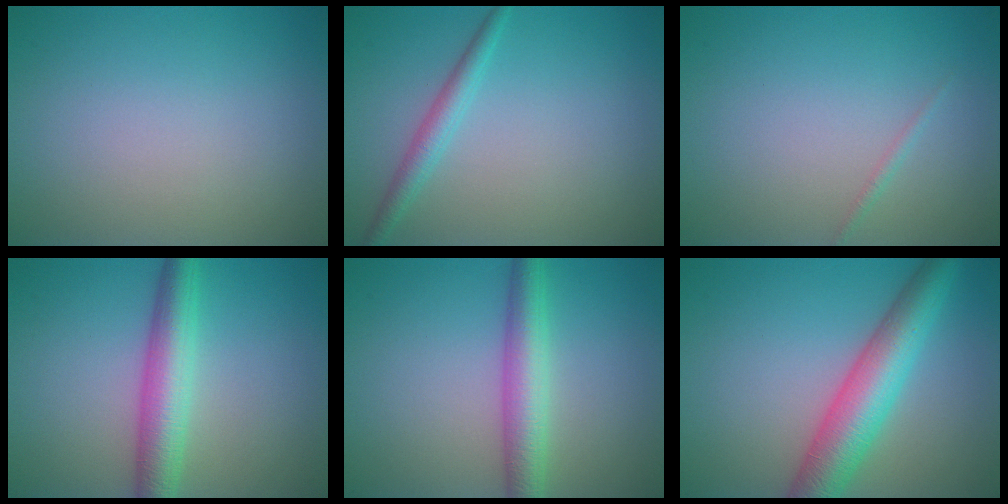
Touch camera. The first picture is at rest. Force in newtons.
{"total": 2.1, "press": 2.1, "slide": 0.1}
{"total": 0.6, "press": 0.6, "slide": 0.0}
{"total": 5.0, "press": 5.0, "slide": 0.1}
{"total": 4.2, "press": 4.2, "slide": 0.0}
{"total": 6.8, "press": 6.8, "slide": 0.1}